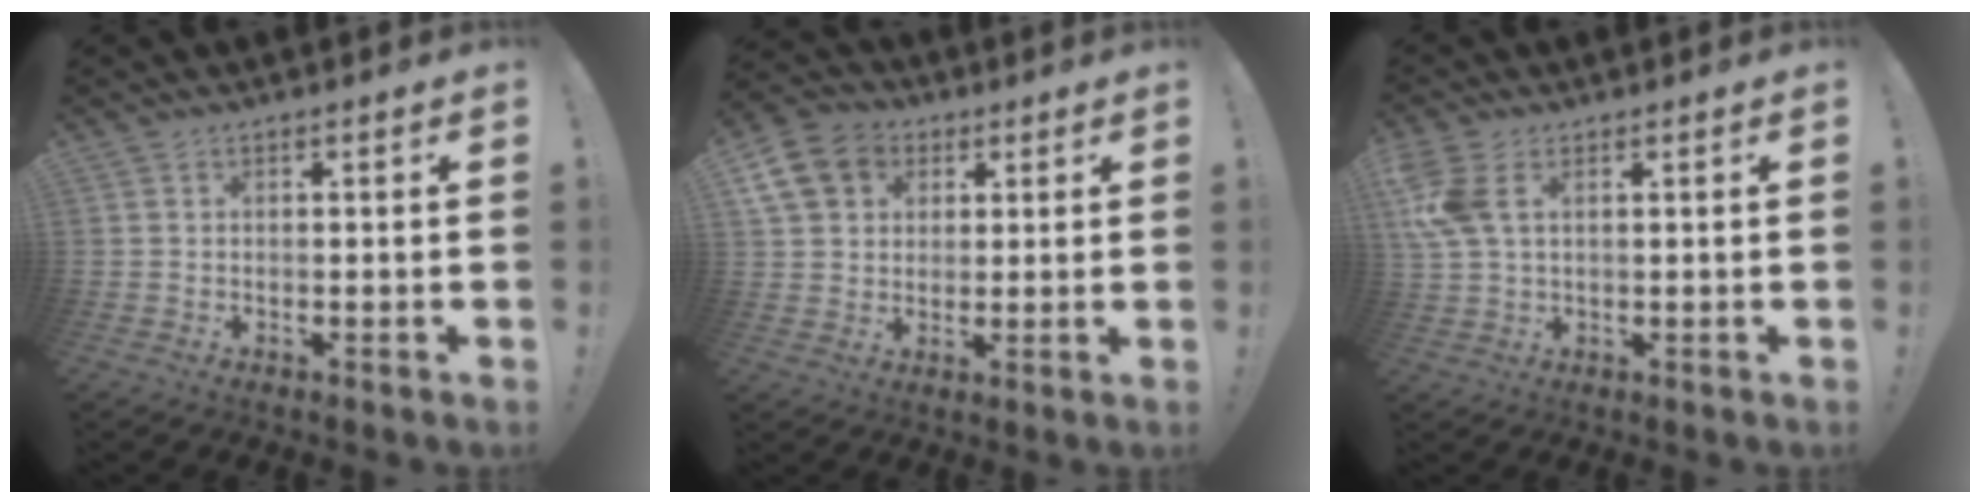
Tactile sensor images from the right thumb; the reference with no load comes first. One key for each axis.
{"total": 11.8, "fx": 4.3, "fy": 9.9, "fz": 4.8, "tx": -0.075, "ty": -0.016, "tz": 0.089}
{"total": 8.0, "fx": 2.5, "fy": 4.3, "fz": 6.3, "tx": -0.135, "ty": -0.006, "tz": 0.047}